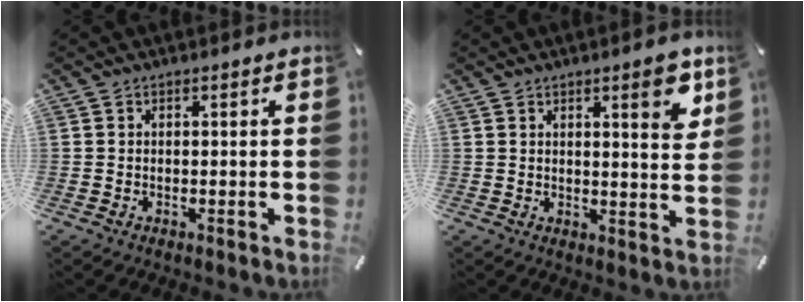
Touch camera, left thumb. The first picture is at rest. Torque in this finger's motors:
{"motor_torque": [1.33, 0.39, 0.43, -0.57, 0.03]}